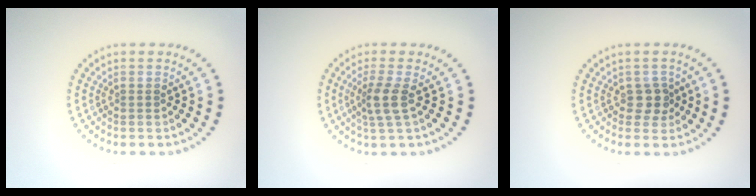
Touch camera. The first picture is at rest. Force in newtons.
{"total": 2.6, "press": 2.1, "slide": 1.5}
{"total": 1.6, "press": 1.5, "slide": 0.8}